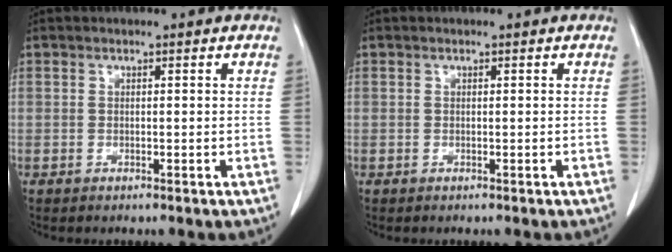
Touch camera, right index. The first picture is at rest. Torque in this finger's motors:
{"motor_torque": [-0.09, 0.03, -0.03, -0.01]}